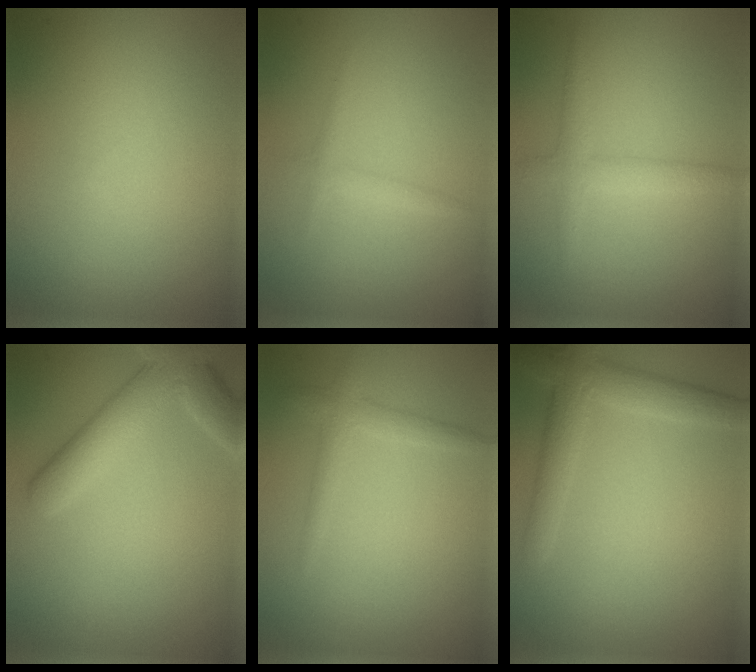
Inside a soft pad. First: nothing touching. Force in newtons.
{"total": 1.1, "press": 1.1, "slide": 0.1}
{"total": 2.3, "press": 2.3, "slide": 0.1}
{"total": 5.6, "press": 5.6, "slide": 0.4}
{"total": 1.8, "press": 1.8, "slide": 0.0}
{"total": 4.0, "press": 4.0, "slide": 0.1}